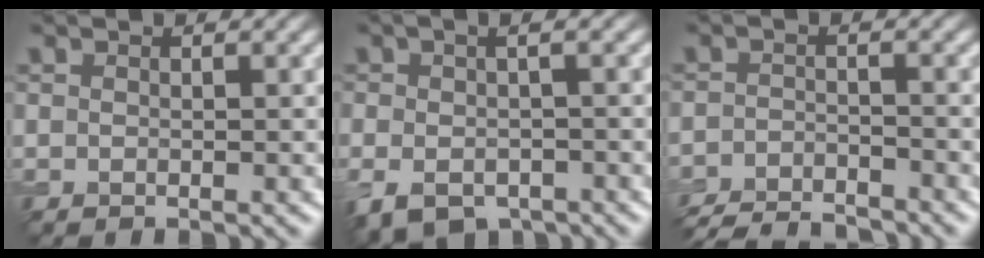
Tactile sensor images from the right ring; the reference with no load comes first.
{"total": 5.8, "force": [-2.0, 3.0, 4.6], "torque": [-0.073, -0.014, -0.019]}
{"total": 5.2, "force": [-4.9, 0.9, 1.4], "torque": [-0.024, -0.011, -0.089]}